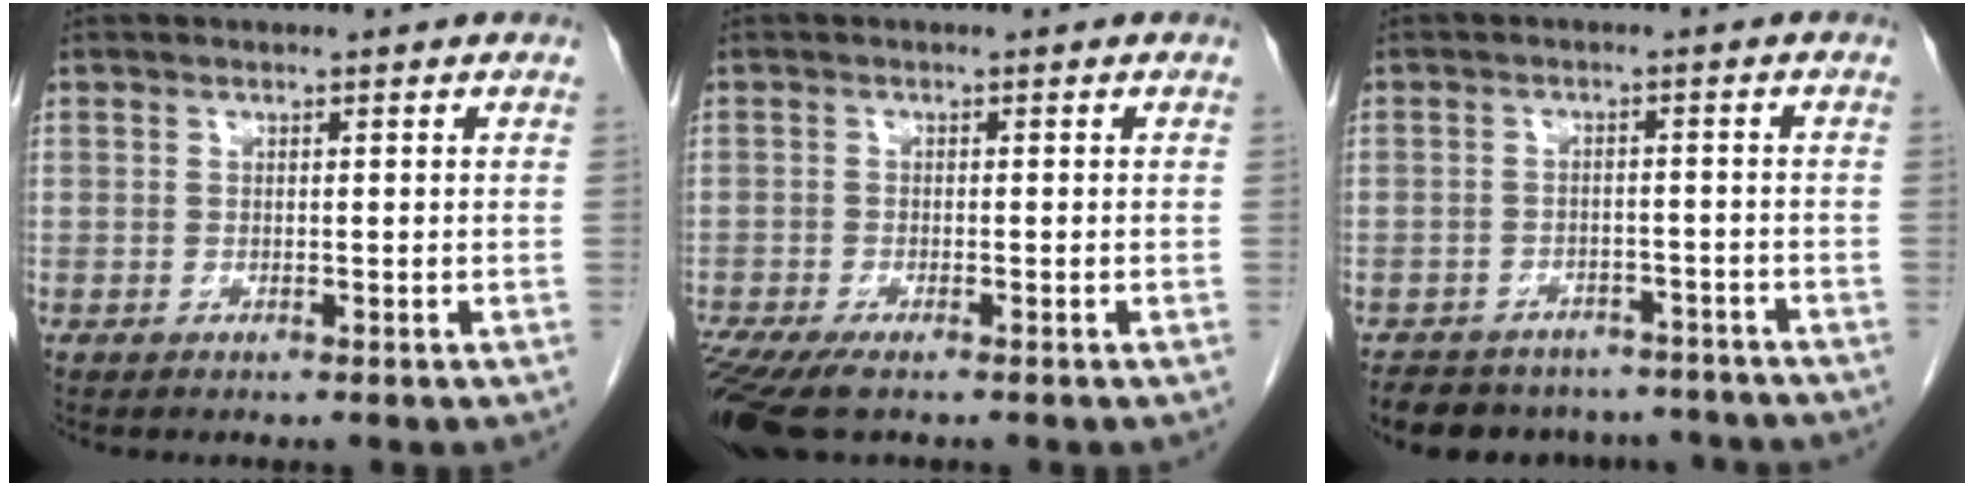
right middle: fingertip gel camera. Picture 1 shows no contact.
{"total": 6.7, "force": [-4.9, 1.5, 4.4], "torque": [-0.079, -0.019, -0.085]}
{"total": 13.2, "force": [-11.4, 5.7, 3.4], "torque": [-0.060, 0.010, -0.137]}